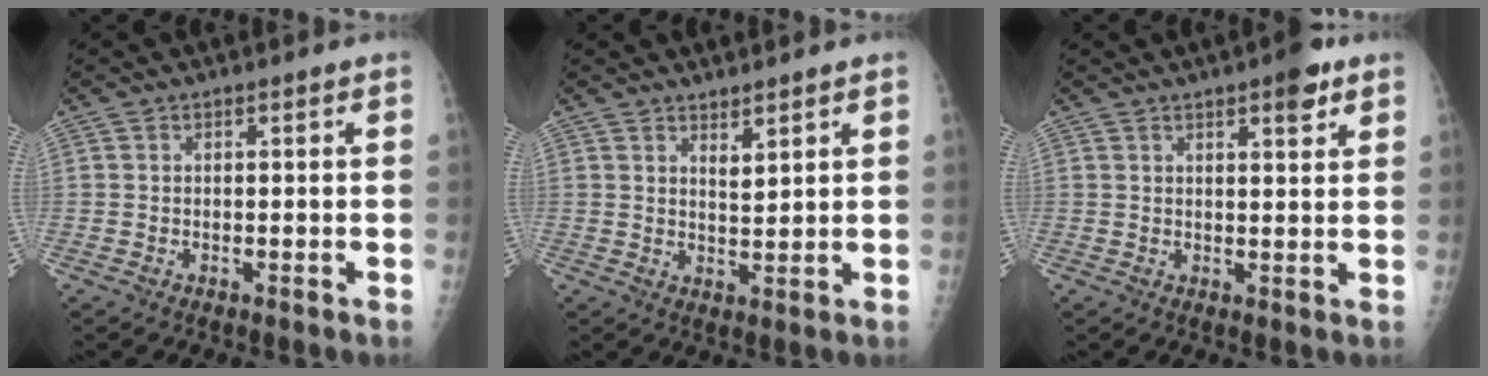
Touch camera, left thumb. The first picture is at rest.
{"total": 2.8, "force": [2.2, 0.6, 1.6], "torque": [-0.026, -0.025, 0.043]}
{"total": 4.9, "force": [3.0, 1.4, 3.6], "torque": [-0.041, -0.014, 0.037]}